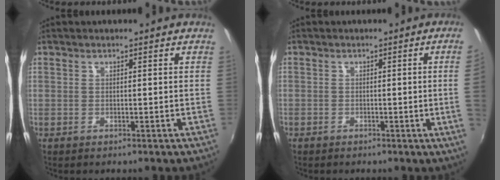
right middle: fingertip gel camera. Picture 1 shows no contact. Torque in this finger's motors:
{"motor_torque": [0.65, -1.49, -0.66, -0.21]}